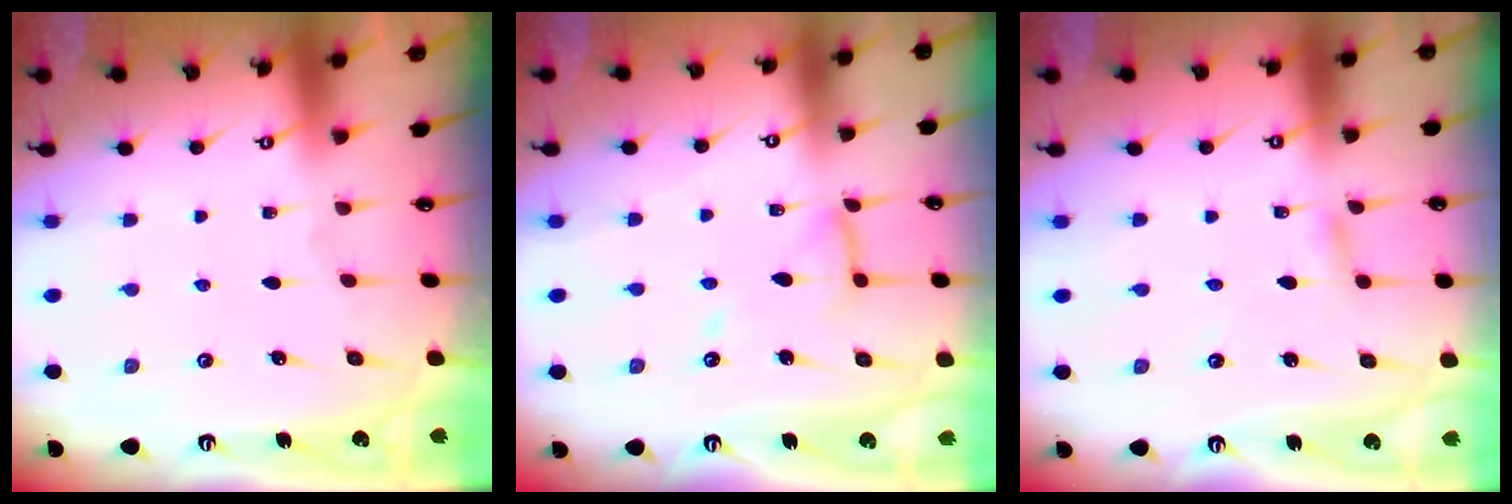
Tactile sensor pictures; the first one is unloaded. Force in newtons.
{"total": 10.7, "press": 10.6, "slide": 0.9}
{"total": 2.4, "press": 2.4, "slide": 0.2}